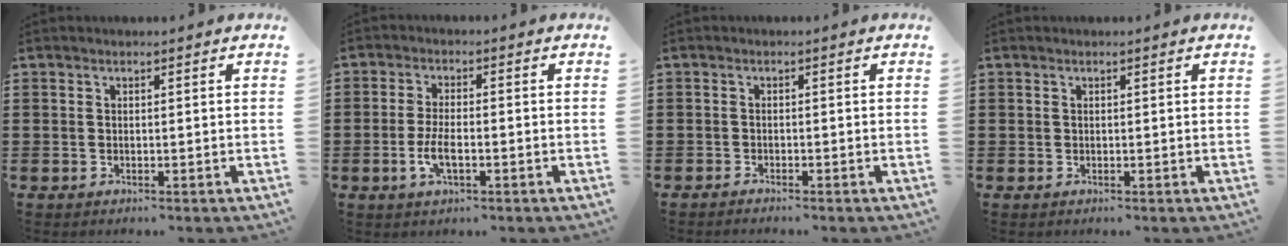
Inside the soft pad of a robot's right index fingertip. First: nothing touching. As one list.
[{"total": 4.2, "force": [-1.4, 1.4, 3.7], "torque": [-0.077, -0.002, -0.027]}, {"total": 0.9, "force": [-0.9, -0.1, 0.0], "torque": [-0.003, 0.000, -0.018]}, {"total": 0.0}]